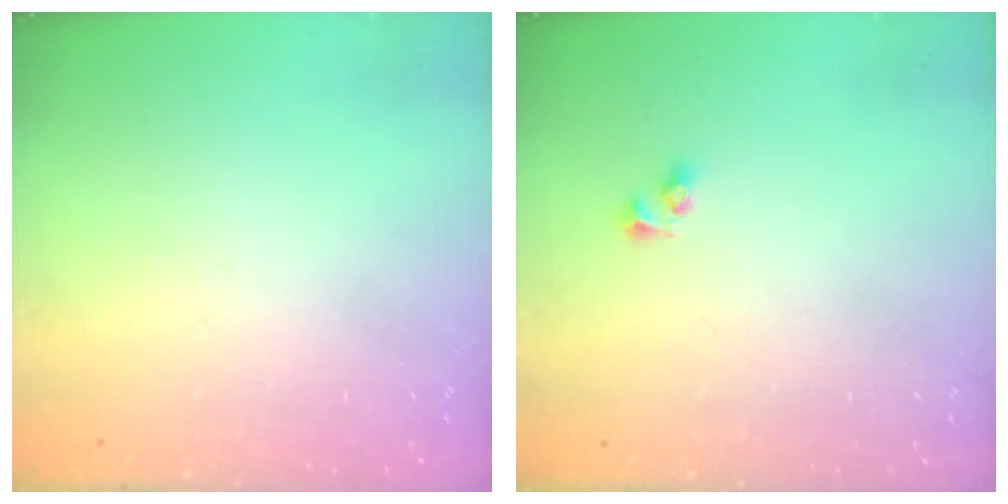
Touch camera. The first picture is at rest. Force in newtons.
{"total": 2.7, "press": 2.5, "slide": 1.2}